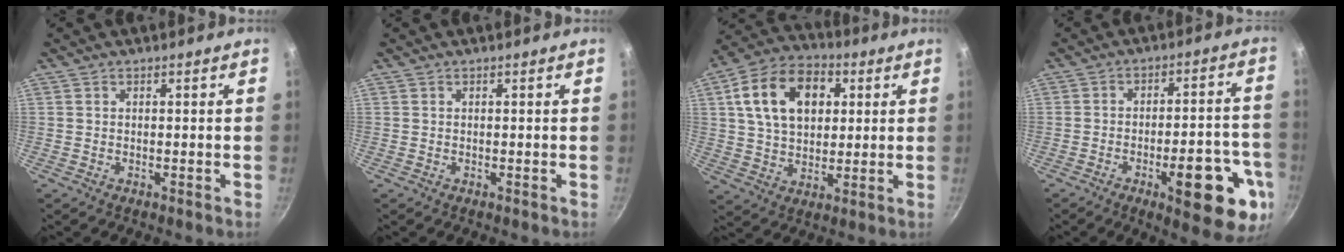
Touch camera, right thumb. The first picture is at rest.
{"total": 0.0}
{"total": 16.6, "force": [4.6, 11.4, 11.3], "torque": [-0.166, 0.010, 0.067]}
{"total": 17.1, "force": [-6.9, 5.9, 14.5], "torque": [-0.149, 0.026, -0.087]}